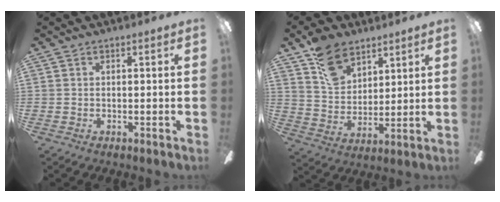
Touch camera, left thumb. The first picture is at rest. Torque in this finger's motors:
{"motor_torque": [1.28, 0.69, 1.18, -0.42, 0.27]}